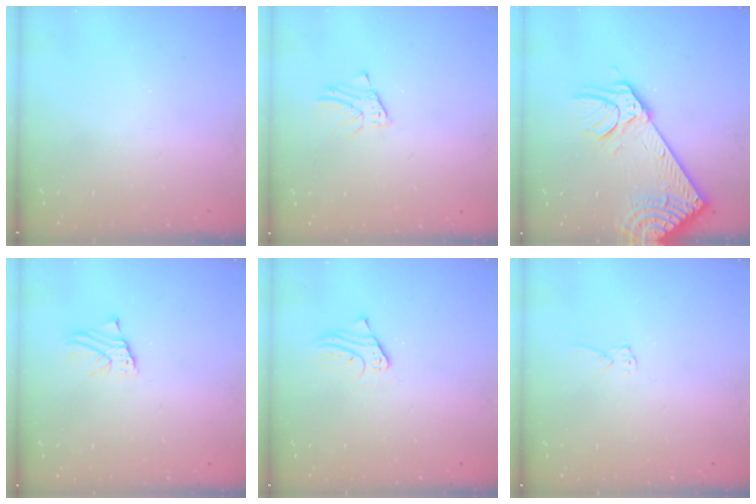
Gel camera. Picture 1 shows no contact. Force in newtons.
{"total": 2.1, "press": 2.1, "slide": 0.1}
{"total": 19.5, "press": 19.0, "slide": 4.2}
{"total": 1.8, "press": 1.8, "slide": 0.1}
{"total": 2.2, "press": 2.2, "slide": 0.3}
{"total": 4.4, "press": 4.4, "slide": 0.4}